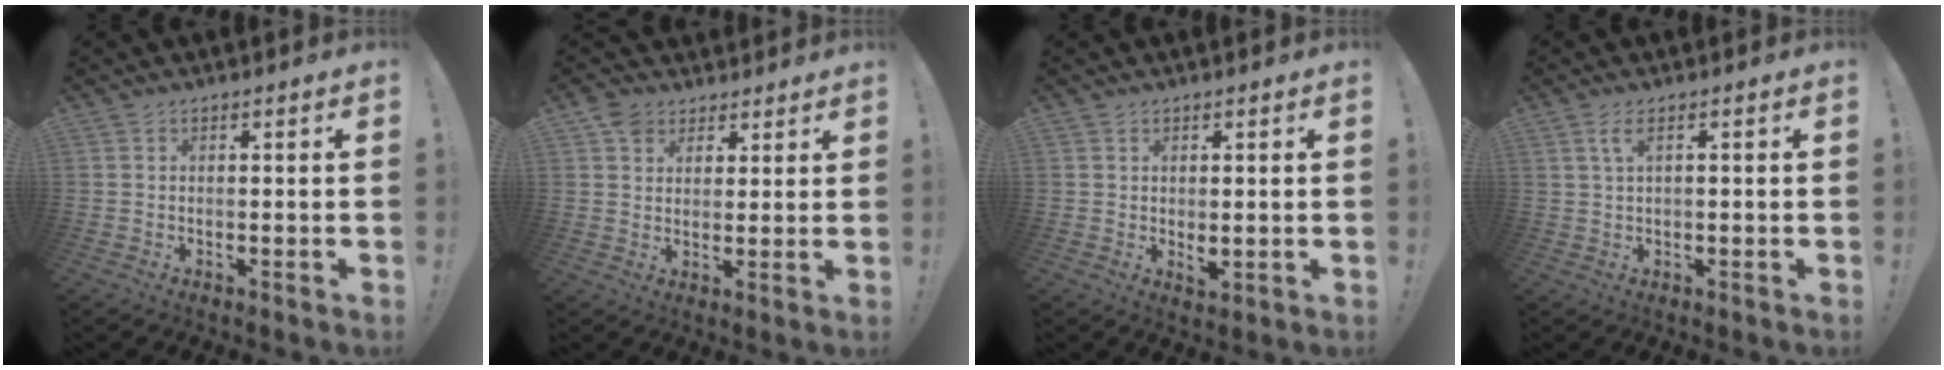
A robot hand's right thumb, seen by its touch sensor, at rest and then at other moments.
{"total": 6.4, "force": [4.1, 4.9, 1.1], "torque": [-0.010, -0.018, 0.079]}
{"total": 2.2, "force": [0.8, 0.9, 1.8], "torque": [-0.023, -0.005, 0.015]}
{"total": 3.1, "force": [1.5, 0.8, 2.6], "torque": [-0.045, -0.001, 0.024]}